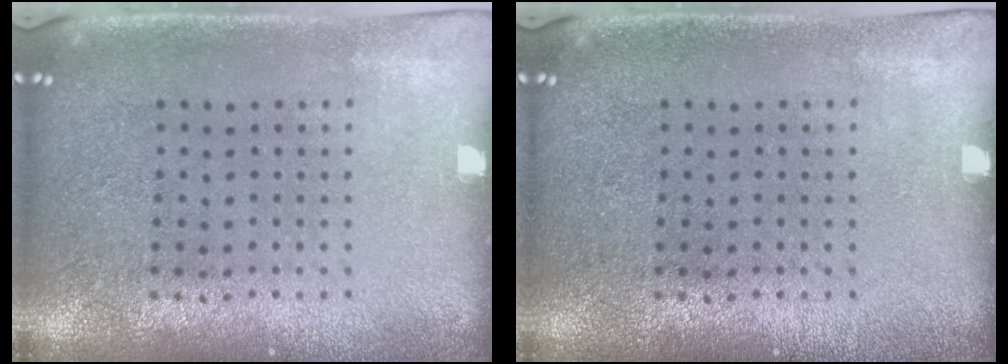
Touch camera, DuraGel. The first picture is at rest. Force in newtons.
{"total": 0.0}